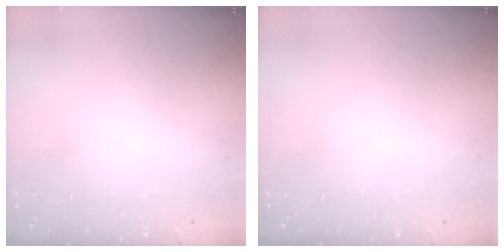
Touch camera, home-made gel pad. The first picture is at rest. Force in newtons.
{"total": 0.0}